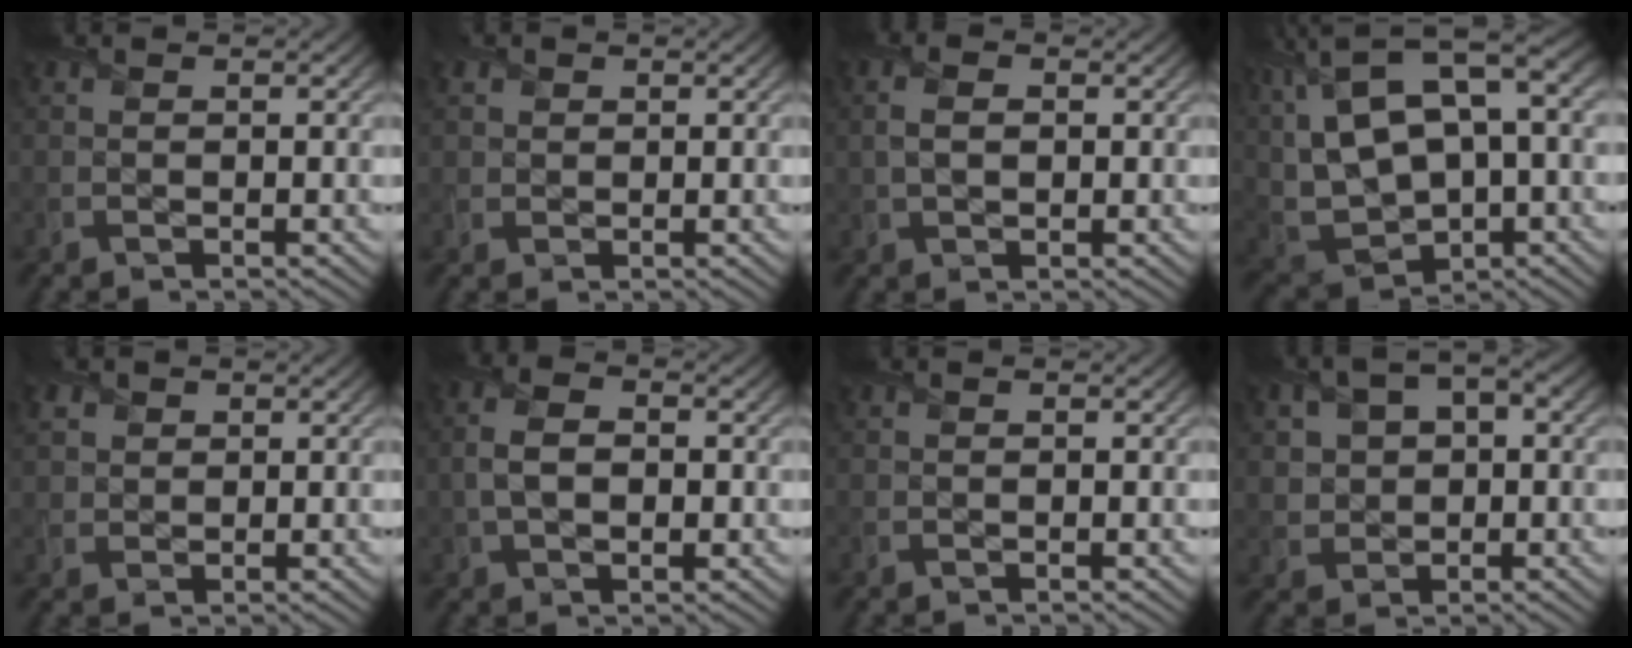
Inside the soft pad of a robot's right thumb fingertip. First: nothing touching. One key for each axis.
{"total": 2.0, "fx": 1.0, "fy": 1.7, "fz": 0.4, "tx": -0.016, "ty": 0.001, "tz": 0.019}
{"total": 2.9, "fx": 0.3, "fy": 1.9, "fz": 2.2, "tx": -0.056, "ty": -0.001, "tz": 0.006}
{"total": 17.0, "fx": 5.6, "fy": 9.1, "fz": 13.3, "tx": -0.310, "ty": 0.019, "tz": 0.125}
{"total": 3.0, "fx": 1.5, "fy": 2.4, "fz": 0.9, "tx": -0.034, "ty": 0.003, "tz": 0.031}
{"total": 4.8, "fx": 0.0, "fy": 3.0, "fz": 3.8, "tx": -0.088, "ty": -0.002, "tz": 0.003}
{"total": 0.0}
{"total": 6.0, "fx": 1.3, "fy": 4.3, "fz": 3.9, "tx": -0.078, "ty": 0.001, "tz": 0.020}